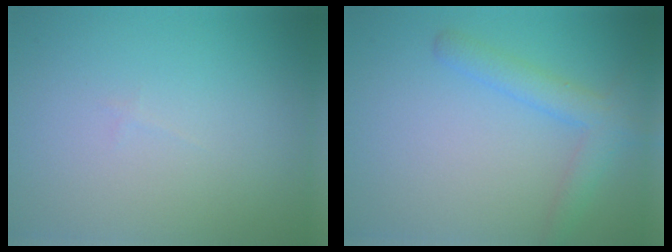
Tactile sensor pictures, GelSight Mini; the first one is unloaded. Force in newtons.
{"total": 2.7, "press": 2.7, "slide": 0.1}